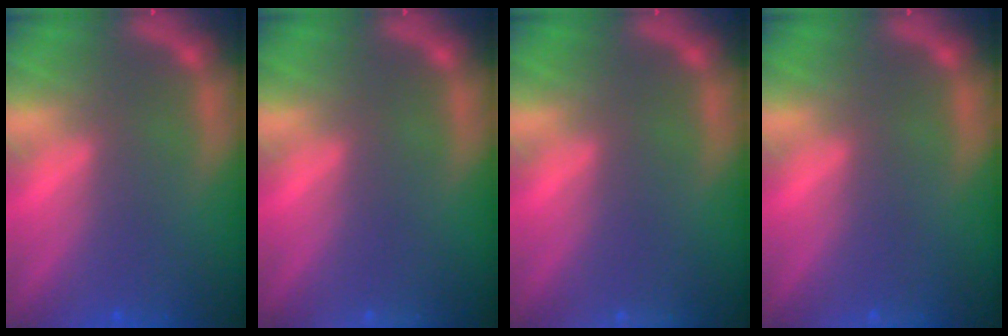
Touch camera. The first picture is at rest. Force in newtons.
{"total": 1.4}
{"total": 1.9}
{"total": 0.9}